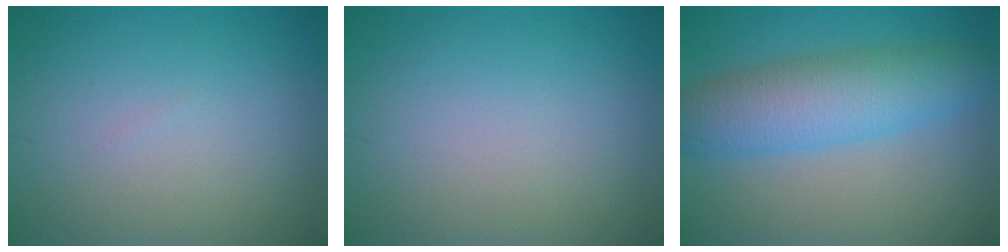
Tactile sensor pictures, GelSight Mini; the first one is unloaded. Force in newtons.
{"total": 0.0}
{"total": 6.6, "press": 6.6, "slide": 0.1}